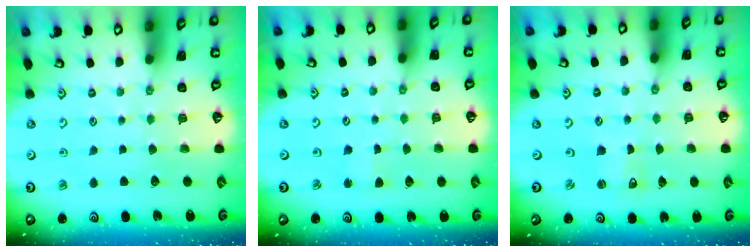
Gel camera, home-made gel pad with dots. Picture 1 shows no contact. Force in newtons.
{"total": 1.9, "press": 1.9, "slide": 0.2}
{"total": 1.2, "press": 1.2, "slide": 0.1}